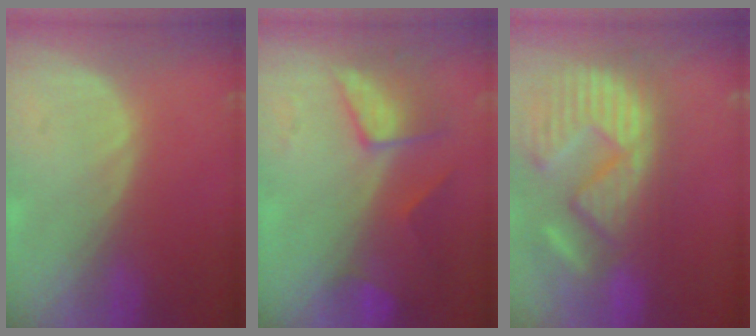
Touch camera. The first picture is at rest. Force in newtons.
{"total": 7.4, "press": 6.7, "slide": 3.3}
{"total": 15.0, "press": 12.4, "slide": 8.5}